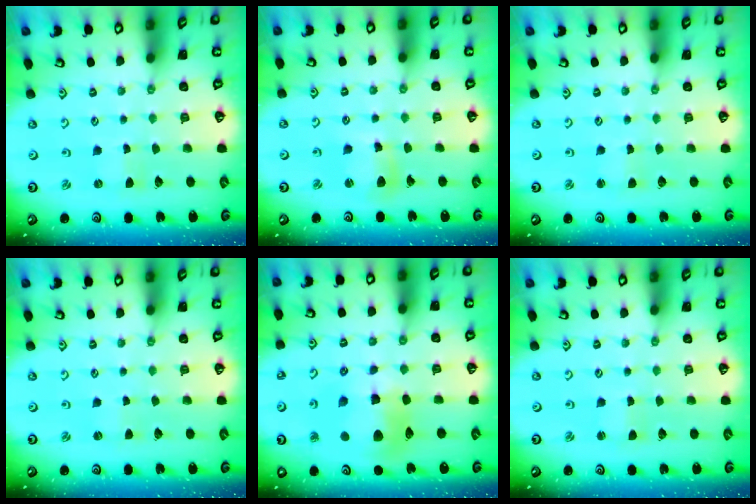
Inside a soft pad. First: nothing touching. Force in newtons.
{"total": 8.1, "press": 8.0, "slide": 1.0}
{"total": 1.9, "press": 1.9, "slide": 0.3}
{"total": 1.1, "press": 1.1, "slide": 0.3}
{"total": 15.2, "press": 15.0, "slide": 2.4}
{"total": 1.2, "press": 1.2, "slide": 0.0}